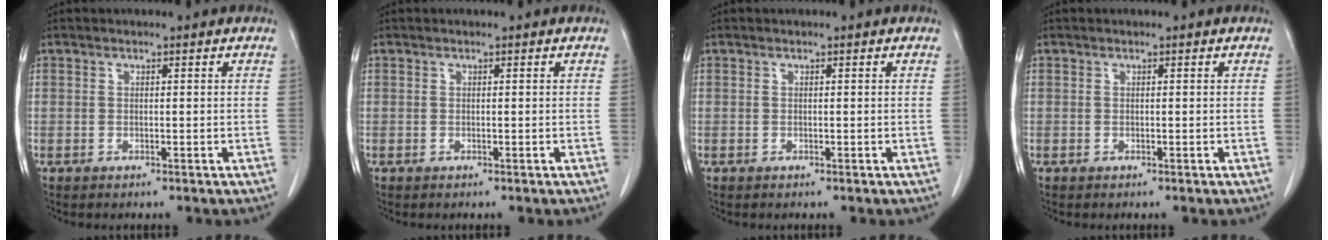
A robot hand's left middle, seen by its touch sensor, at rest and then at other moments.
{"total": 0.0}
{"total": 0.0}
{"total": 0.0}